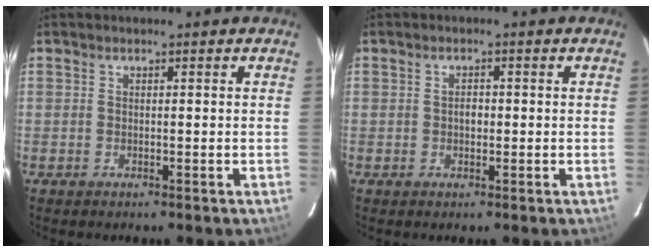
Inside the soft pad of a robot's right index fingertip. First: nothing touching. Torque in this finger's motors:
{"motor_torque": [0.45, 0.17, 0.25, 0.04]}